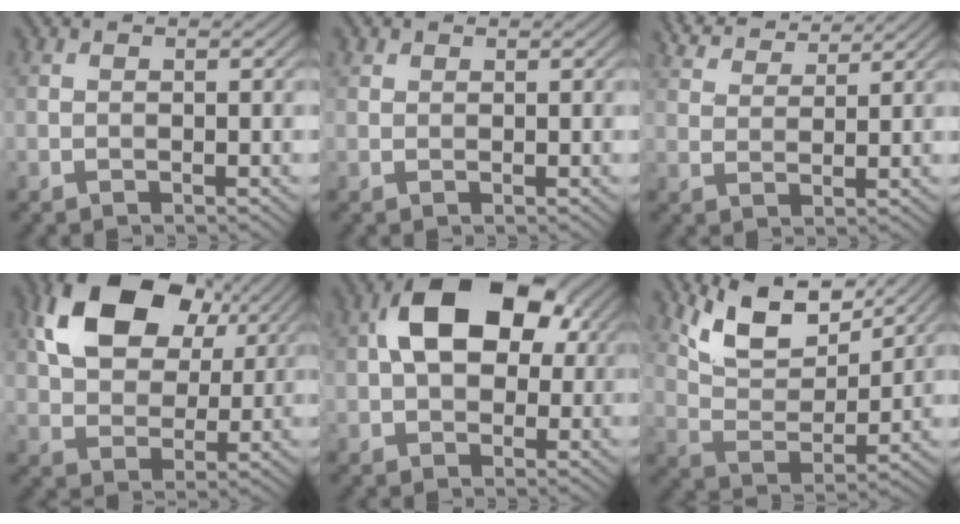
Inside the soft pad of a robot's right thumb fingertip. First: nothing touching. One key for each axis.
{"total": 0.8, "fx": 0.6, "fy": 0.5, "fz": 0.1, "tx": -0.001, "ty": 0.000, "tz": 0.013}
{"total": 5.6, "fx": 5.1, "fy": 0.9, "fz": 2.2, "tx": -0.062, "ty": 0.012, "tz": 0.098}
{"total": 14.6, "fx": 6.8, "fy": 9.2, "fz": 9.1, "tx": -0.184, "ty": 0.017, "tz": 0.127}
{"total": 12.4, "fx": 2.7, "fy": 7.7, "fz": 9.4, "tx": -0.156, "ty": 0.026, "tz": 0.031}
{"total": 10.4, "fx": 7.7, "fy": 3.8, "fz": 5.9, "tx": -0.130, "ty": -0.003, "tz": 0.140}